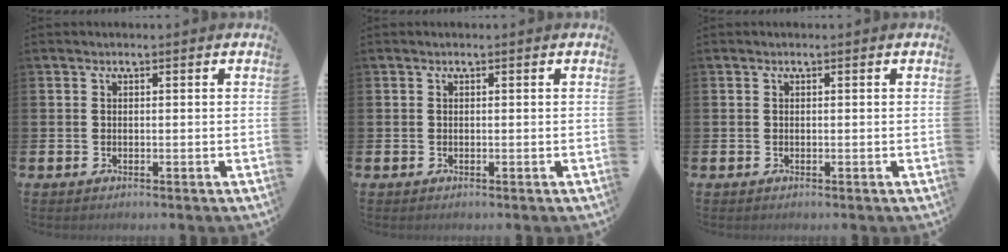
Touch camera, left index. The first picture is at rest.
{"total": 0.0}
{"total": 0.0}